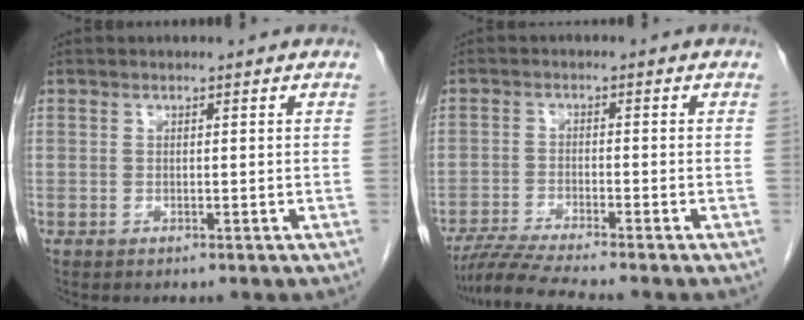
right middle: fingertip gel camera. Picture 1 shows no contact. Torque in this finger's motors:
{"motor_torque": [0.44, -0.35, 0.03, 0.02]}